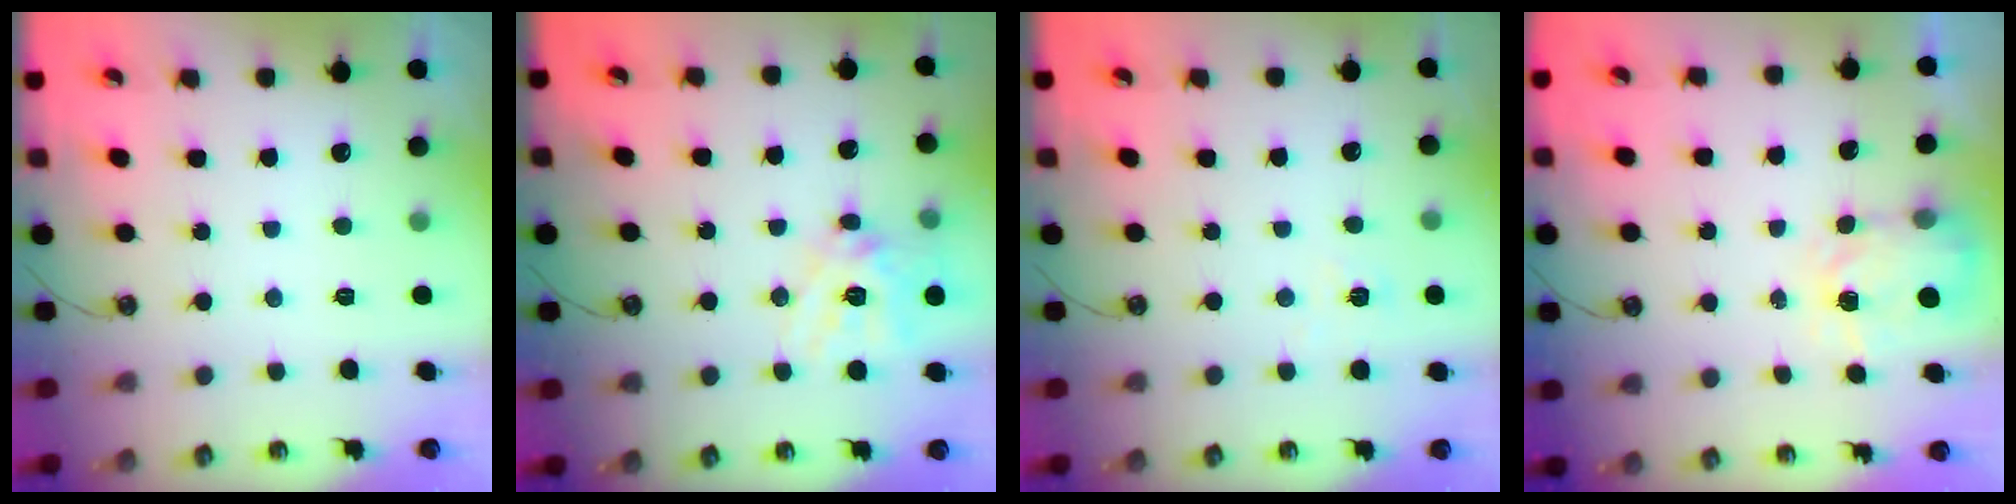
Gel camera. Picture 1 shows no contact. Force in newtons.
{"total": 14.8, "press": 14.6, "slide": 2.1}
{"total": 4.2, "press": 4.2, "slide": 0.5}
{"total": 3.8, "press": 3.8, "slide": 0.6}